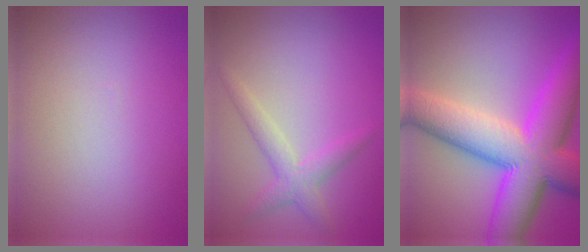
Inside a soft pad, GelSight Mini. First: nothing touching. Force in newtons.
{"total": 2.5, "press": 2.5, "slide": 0.0}
{"total": 12.8, "press": 12.8, "slide": 0.2}